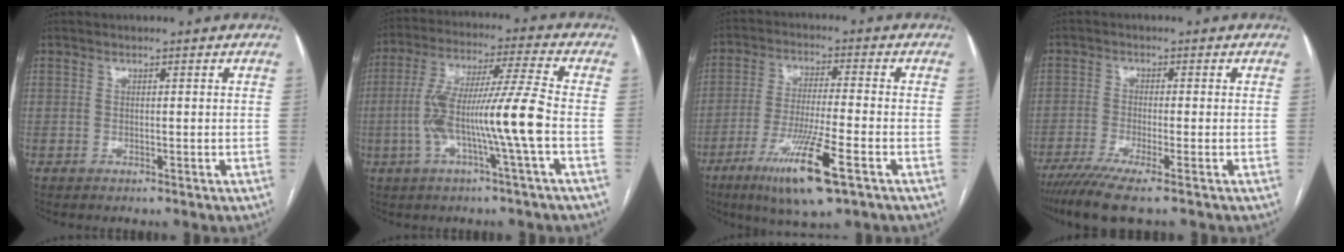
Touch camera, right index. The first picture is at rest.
{"total": 12.8, "force": [-2.8, -0.8, 12.4], "torque": [-0.241, 0.013, -0.055]}
{"total": 12.3, "force": [-6.2, 0.7, 10.6], "torque": [-0.200, -0.029, -0.107]}
{"total": 7.0, "force": [-5.0, -0.3, 4.8], "torque": [-0.078, -0.016, -0.086]}